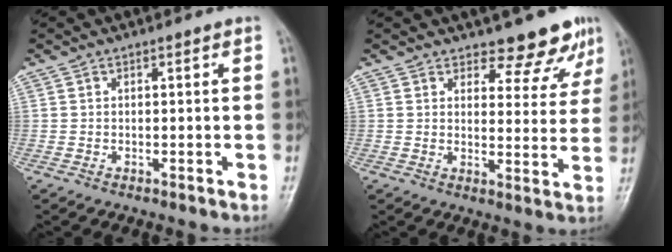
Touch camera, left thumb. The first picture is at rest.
{"total": 8.0, "force": [6.7, 3.3, 2.7], "torque": [0.002, -0.050, 0.079]}